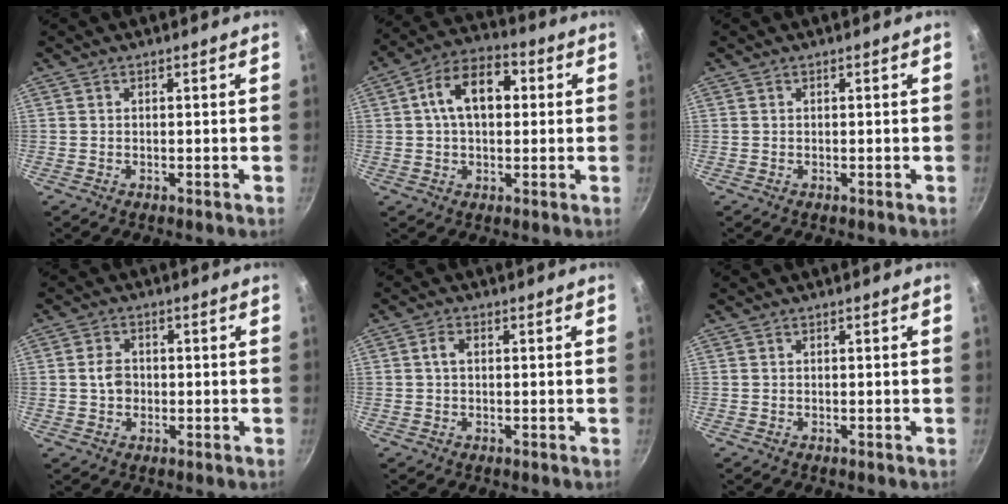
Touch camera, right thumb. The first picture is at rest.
{"total": 11.8, "force": [2.0, 7.4, 9.0], "torque": [-0.118, 0.026, 0.019]}
{"total": 0.0}
{"total": 3.9, "force": [-0.1, 3.1, 2.3], "torque": [-0.029, 0.010, -0.006]}
{"total": 2.0, "force": [0.3, 1.1, 1.6], "torque": [-0.027, 0.006, 0.006]}
{"total": 0.0}